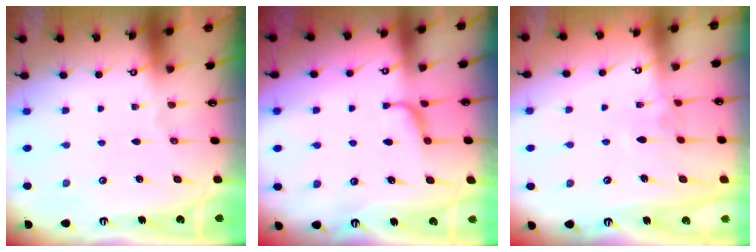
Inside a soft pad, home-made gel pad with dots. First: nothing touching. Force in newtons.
{"total": 1.7, "press": 1.6, "slide": 0.5}
{"total": 2.0, "press": 1.9, "slide": 0.5}